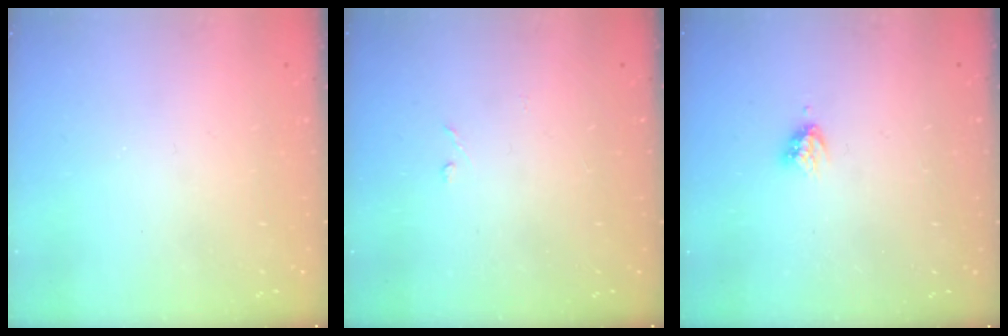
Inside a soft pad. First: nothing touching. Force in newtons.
{"total": 3.1, "press": 3.0, "slide": 0.4}
{"total": 3.2, "press": 3.2, "slide": 0.4}